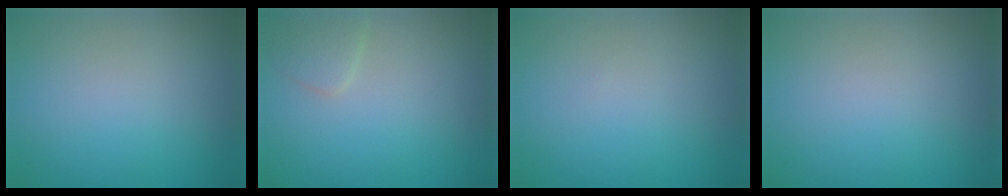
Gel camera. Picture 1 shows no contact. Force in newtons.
{"total": 1.5, "press": 1.5, "slide": 0.0}
{"total": 0.0}
{"total": 0.0}